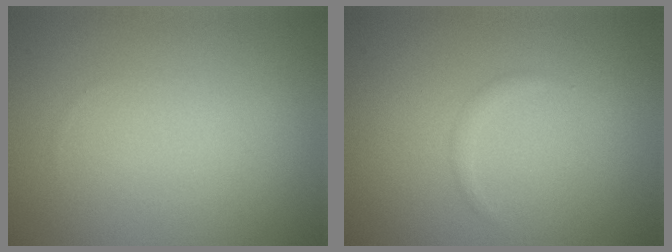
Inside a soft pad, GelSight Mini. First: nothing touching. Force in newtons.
{"total": 0.7, "press": 0.7, "slide": 0.1}